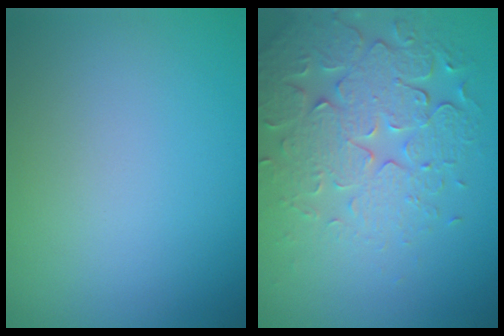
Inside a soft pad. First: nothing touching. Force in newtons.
{"total": 6.8, "press": 5.1, "slide": 4.5}